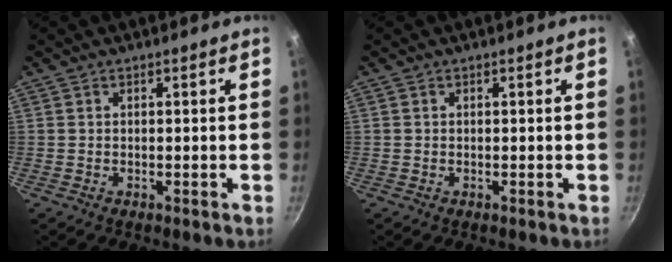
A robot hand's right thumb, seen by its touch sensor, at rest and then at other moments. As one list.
[{"total": 0.0}]